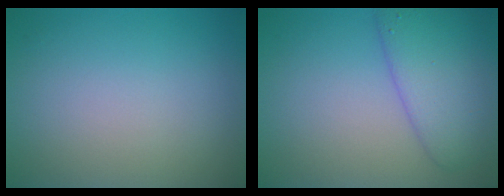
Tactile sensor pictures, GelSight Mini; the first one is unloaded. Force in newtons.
{"total": 4.9, "press": 4.9, "slide": 0.2}